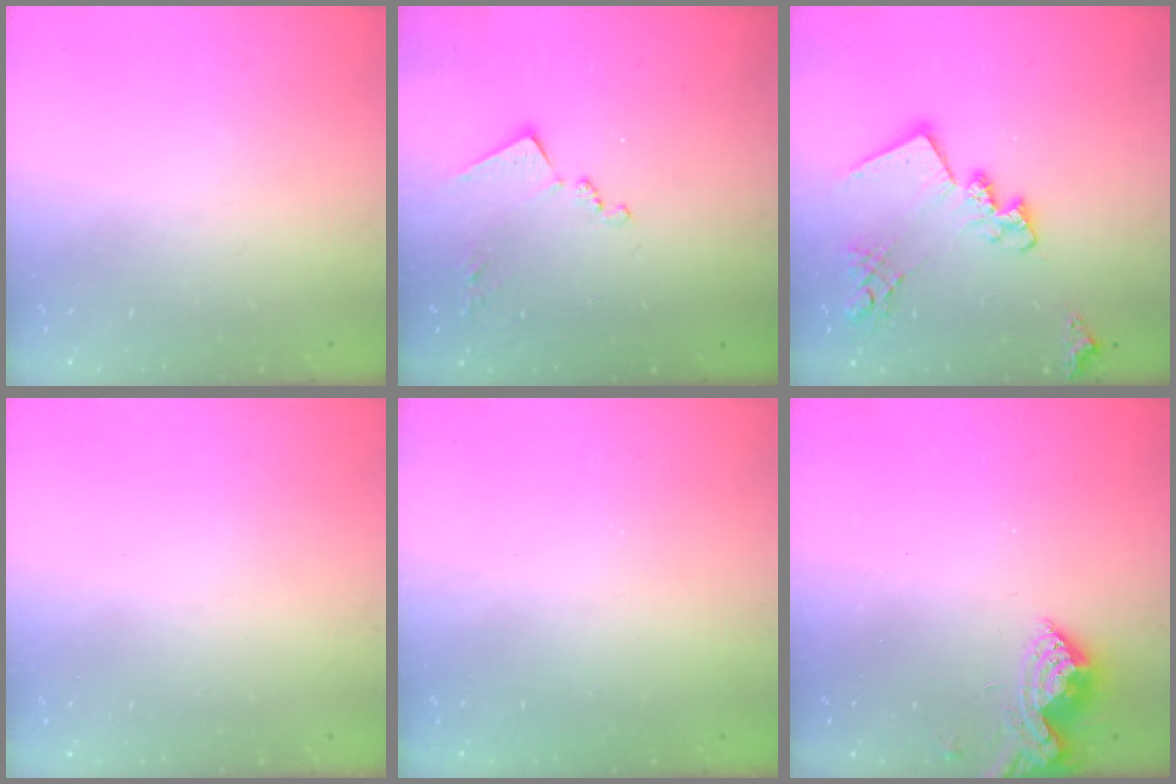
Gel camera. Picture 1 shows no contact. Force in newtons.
{"total": 9.1, "press": 9.1, "slide": 0.5}
{"total": 18.1, "press": 18.1, "slide": 1.1}
{"total": 0.0}
{"total": 0.9, "press": 0.9, "slide": 0.1}
{"total": 9.2, "press": 9.1, "slide": 0.6}